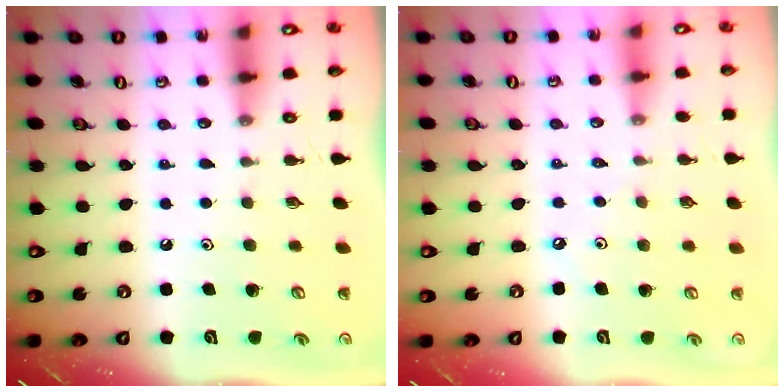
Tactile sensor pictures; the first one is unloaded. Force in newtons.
{"total": 2.1, "press": 2.0, "slide": 0.5}